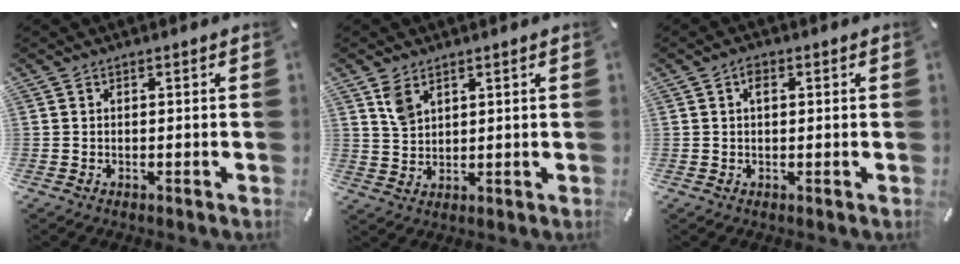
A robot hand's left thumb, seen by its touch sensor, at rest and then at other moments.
{"total": 4.8, "force": [2.9, 3.0, 2.3], "torque": [-0.045, -0.003, 0.056]}
{"total": 2.0, "force": [0.7, 1.2, 1.5], "torque": [-0.024, 0.003, 0.010]}